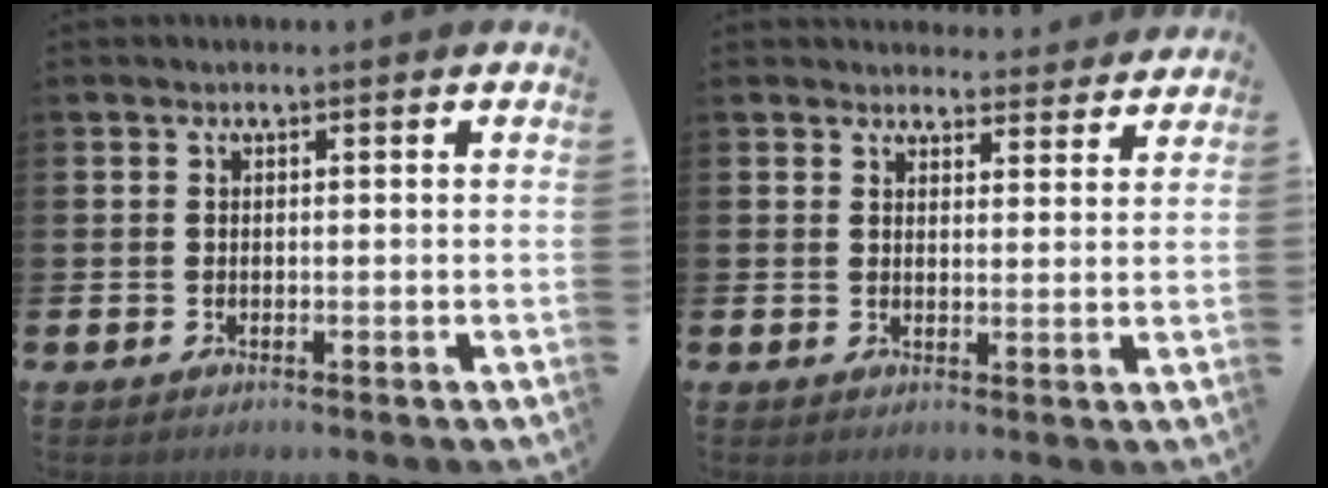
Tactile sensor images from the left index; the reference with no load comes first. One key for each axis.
{"total": 3.2, "fx": 3.1, "fy": 1.0, "fz": -0.2, "tx": 0.003, "ty": -0.017, "tz": 0.055}